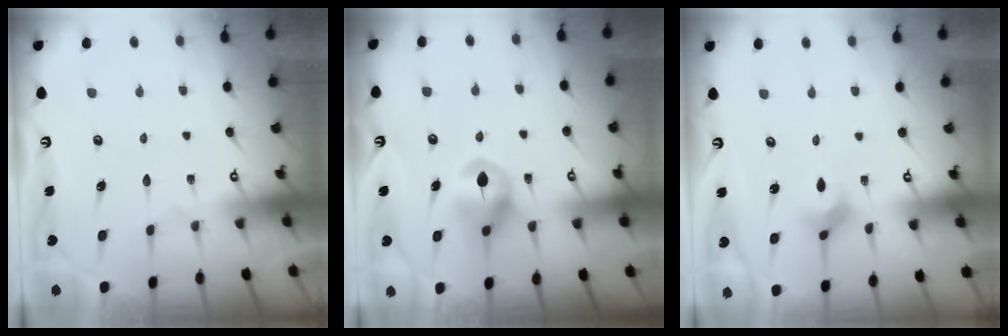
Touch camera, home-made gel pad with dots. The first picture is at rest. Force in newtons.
{"total": 8.2, "press": 8.1, "slide": 0.4}
{"total": 2.5, "press": 2.4, "slide": 0.5}